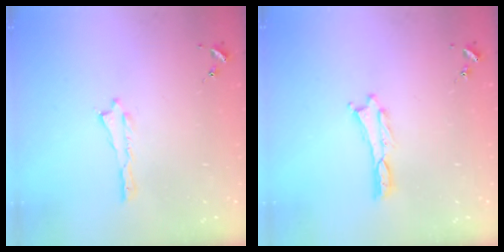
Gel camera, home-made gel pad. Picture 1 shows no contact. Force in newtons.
{"total": 0.0}